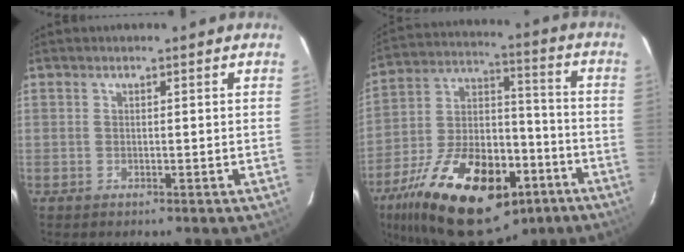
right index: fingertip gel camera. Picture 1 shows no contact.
{"total": 29.1, "force": [-16.4, 15.0, 18.9], "torque": [-0.365, -0.001, -0.248]}